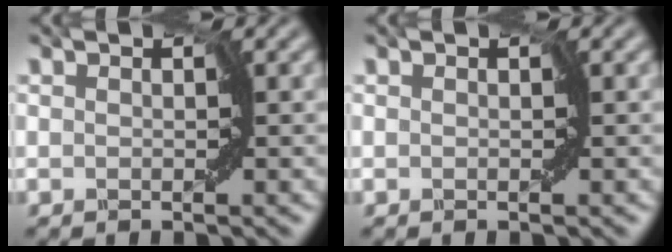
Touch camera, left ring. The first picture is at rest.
{"total": 0.0}